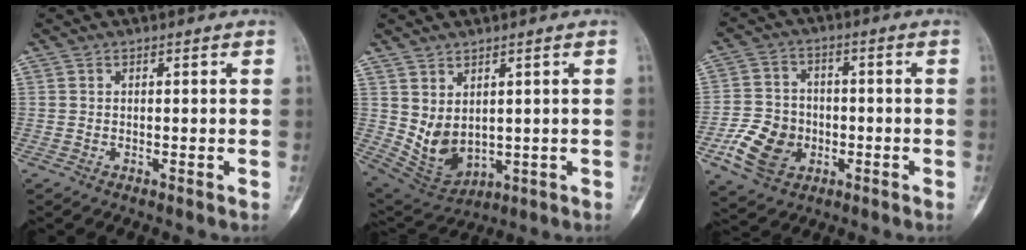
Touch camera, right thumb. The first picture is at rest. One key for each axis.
{"total": 8.3, "fx": 1.0, "fy": 5.6, "fz": 6.1, "tx": -0.088, "ty": -0.014, "tz": 0.048}
{"total": 10.4, "fx": -3.4, "fy": 8.2, "fz": 5.4, "tx": -0.078, "ty": 0.017, "tz": -0.062}